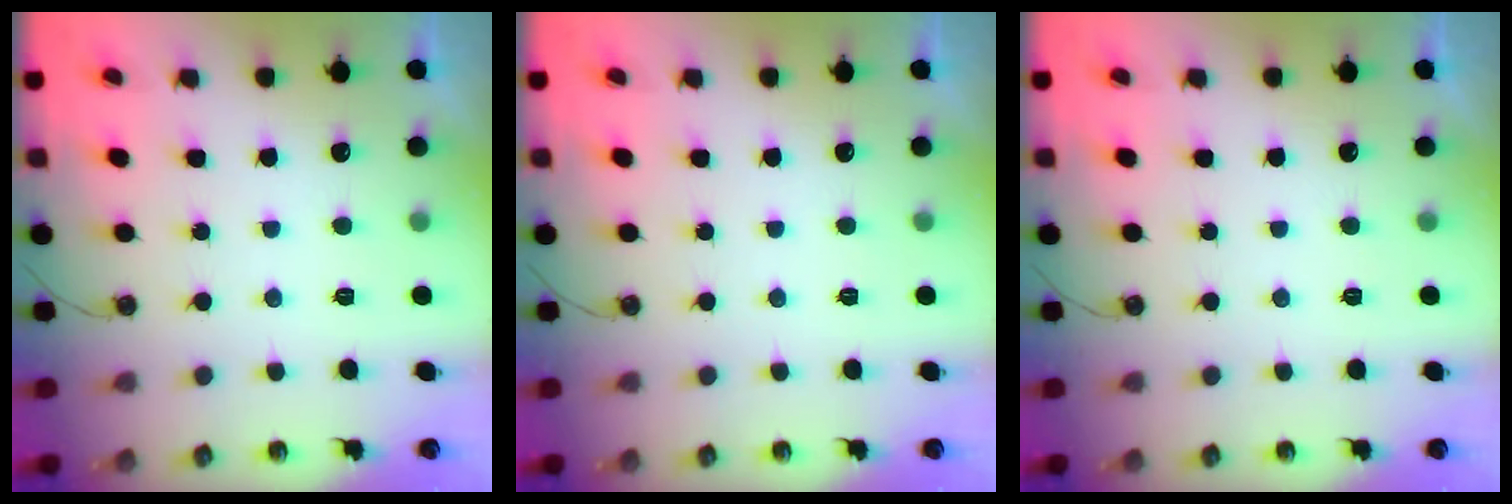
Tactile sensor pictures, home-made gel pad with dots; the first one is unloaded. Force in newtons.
{"total": 0.0}
{"total": 0.0}